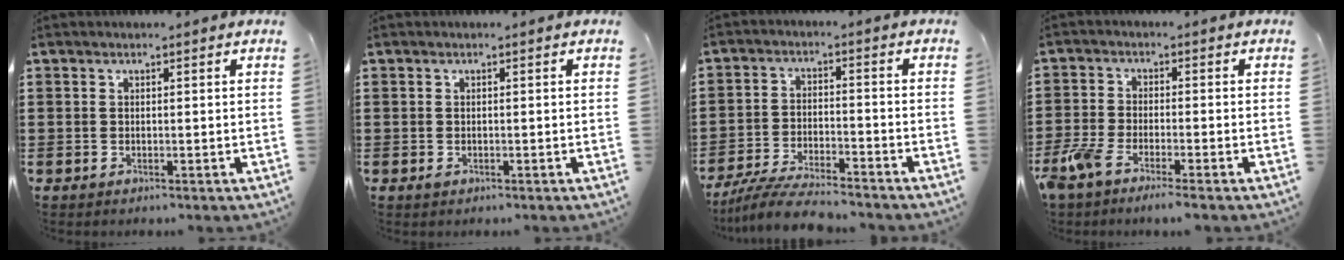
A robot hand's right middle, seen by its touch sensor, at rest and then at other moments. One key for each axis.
{"total": 0.6, "fx": -0.4, "fy": 0.3, "fz": 0.3, "tx": -0.007, "ty": -0.002, "tz": -0.007}
{"total": 6.4, "fx": -6.1, "fy": 0.5, "fz": 2.1, "tx": -0.044, "ty": -0.002, "tz": -0.118}
{"total": 4.3, "fx": -3.6, "fy": 0.6, "fz": 2.3, "tx": -0.073, "ty": -0.014, "tz": -0.078}